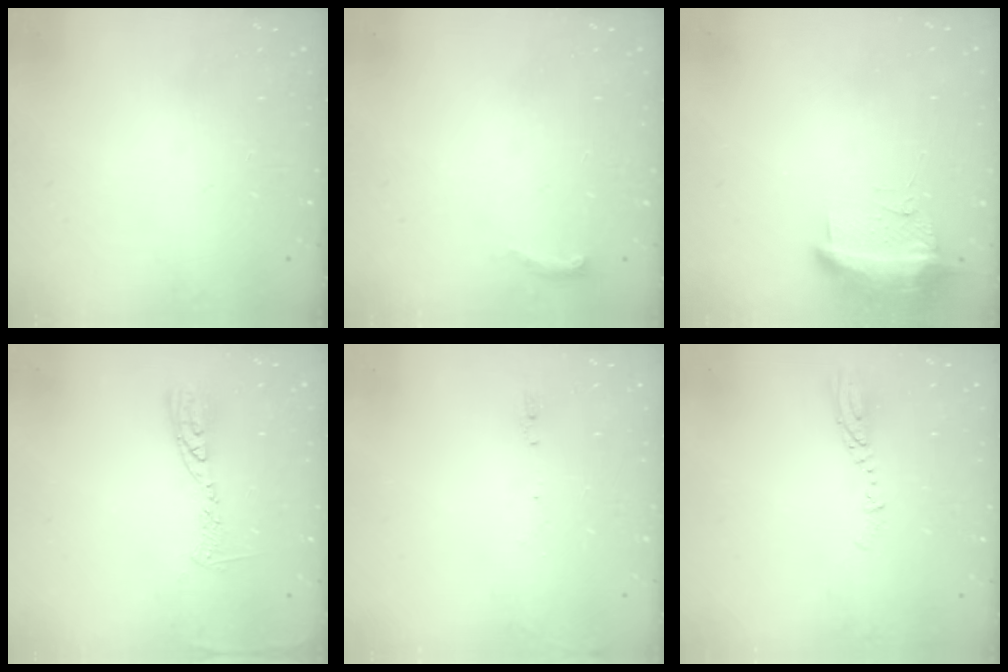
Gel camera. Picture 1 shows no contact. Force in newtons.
{"total": 6.9, "press": 2.8, "slide": 6.3}
{"total": 10.0, "press": 9.9, "slide": 1.7}
{"total": 8.8, "press": 8.8, "slide": 0.9}
{"total": 5.6, "press": 5.3, "slide": 1.7}
{"total": 3.6, "press": 3.5, "slide": 0.4}